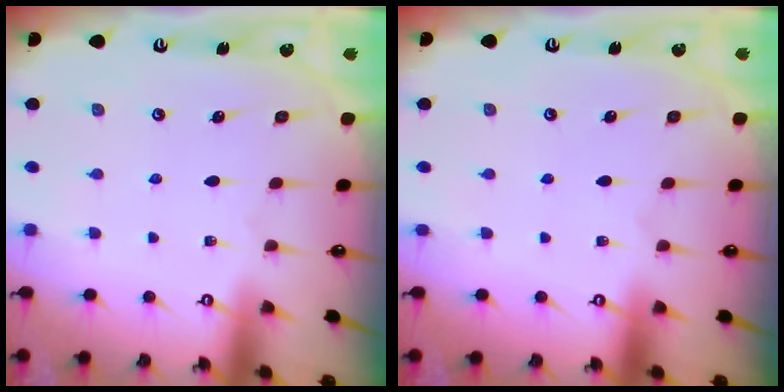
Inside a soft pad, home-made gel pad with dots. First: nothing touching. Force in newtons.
{"total": 0.0}